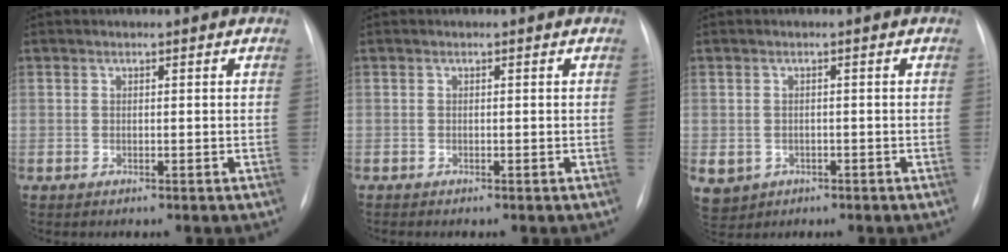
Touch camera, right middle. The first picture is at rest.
{"total": 0.0}
{"total": 5.7, "force": [-2.3, 4.9, 1.7], "torque": [-0.038, 0.002, -0.026]}